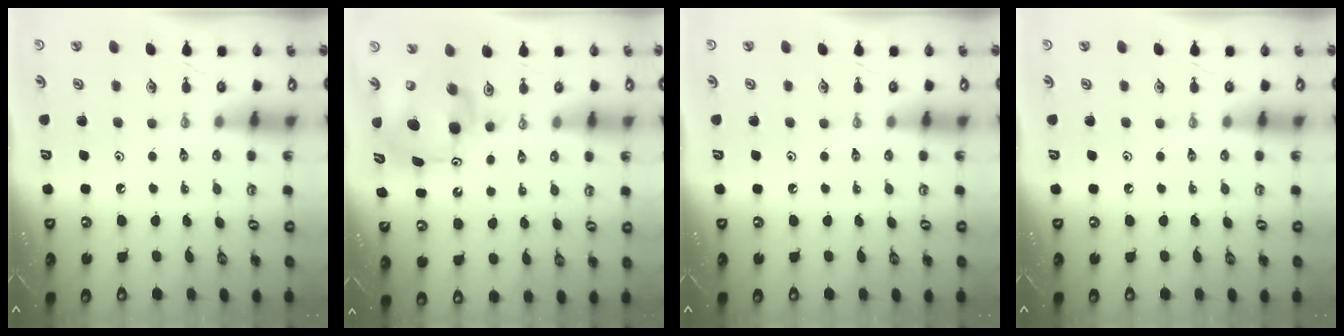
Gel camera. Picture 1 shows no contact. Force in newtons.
{"total": 8.8, "press": 8.7, "slide": 1.0}
{"total": 0.0}
{"total": 0.0}